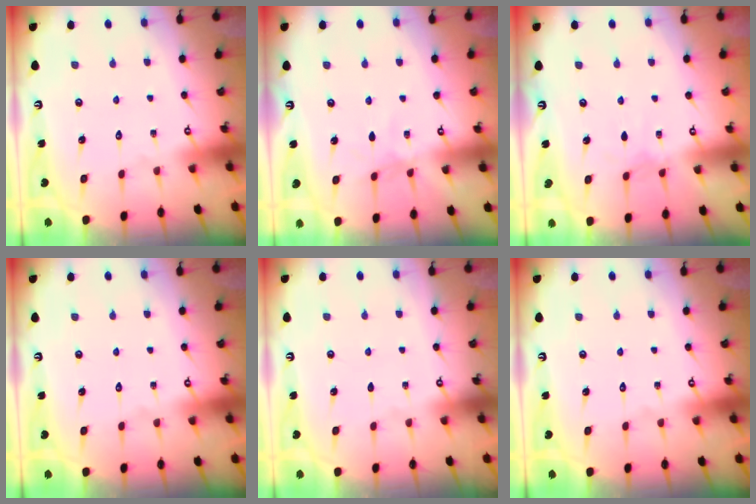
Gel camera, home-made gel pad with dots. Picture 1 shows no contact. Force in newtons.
{"total": 2.6, "press": 2.6, "slide": 0.4}
{"total": 3.0, "press": 3.0, "slide": 0.3}
{"total": 0.0}
{"total": 0.0}
{"total": 0.0}